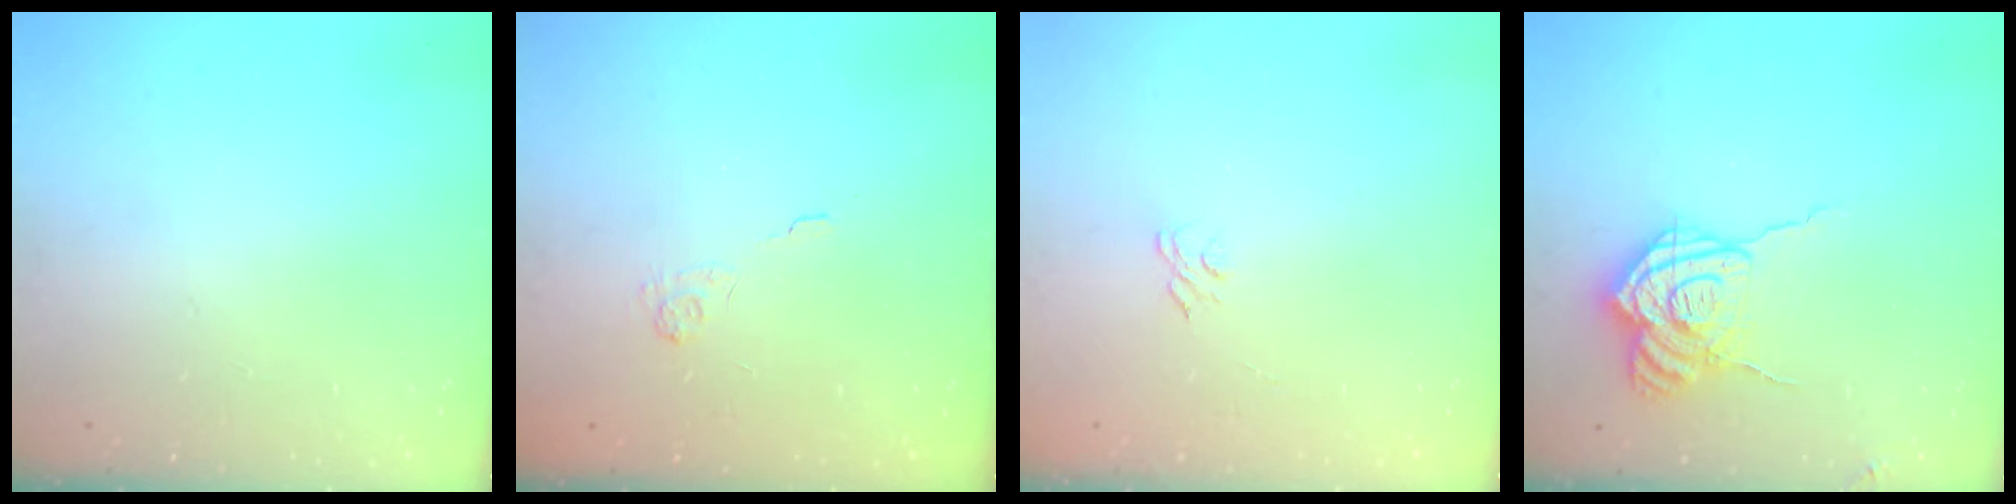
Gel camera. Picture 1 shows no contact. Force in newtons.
{"total": 2.1, "press": 1.5, "slide": 1.4}
{"total": 4.2, "press": 4.0, "slide": 1.1}
{"total": 13.9, "press": 13.8, "slide": 1.5}